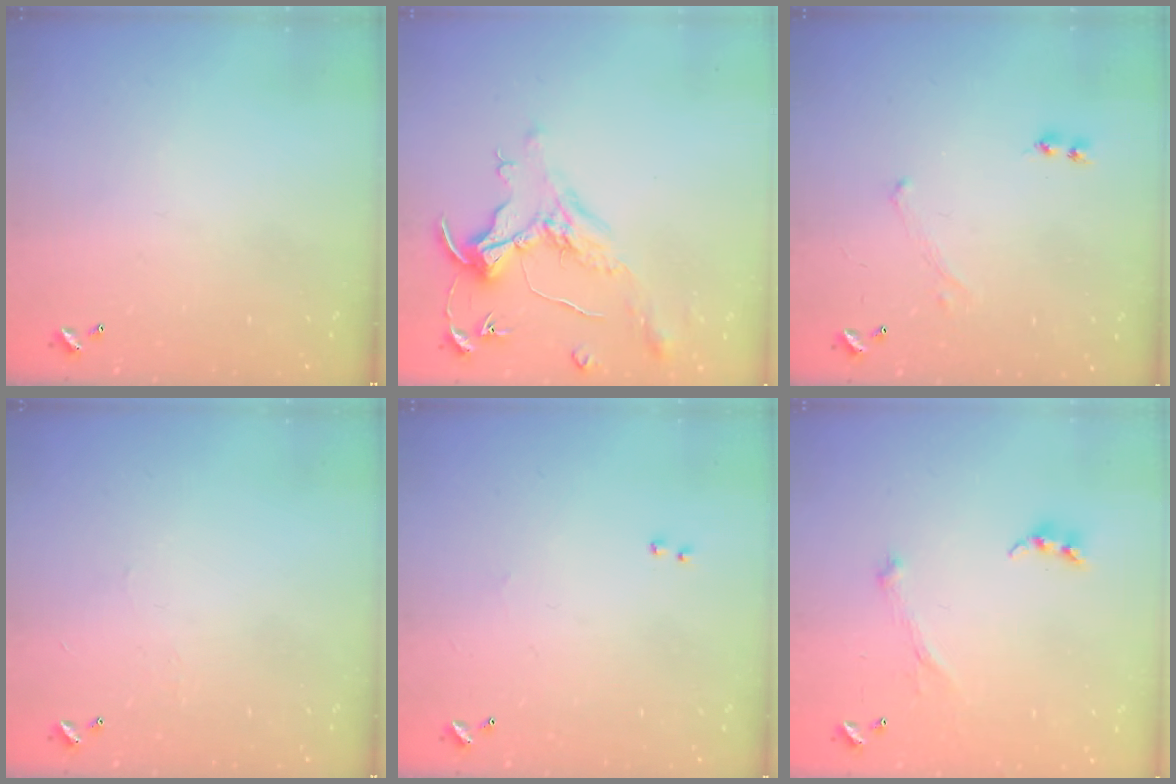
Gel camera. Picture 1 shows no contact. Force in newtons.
{"total": 1.6, "press": 1.4, "slide": 0.7}
{"total": 0.7, "press": 0.6, "slide": 0.2}
{"total": 2.3, "press": 2.3, "slide": 0.4}
{"total": 2.3, "press": 2.2, "slide": 0.8}
{"total": 2.1, "press": 2.0, "slide": 0.7}